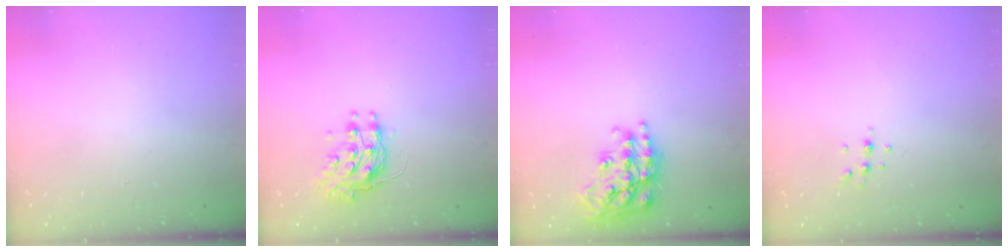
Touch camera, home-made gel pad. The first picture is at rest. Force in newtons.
{"total": 10.0, "press": 10.0, "slide": 0.0}
{"total": 20.4, "press": 20.4, "slide": 1.4}
{"total": 5.3, "press": 5.2, "slide": 1.4}